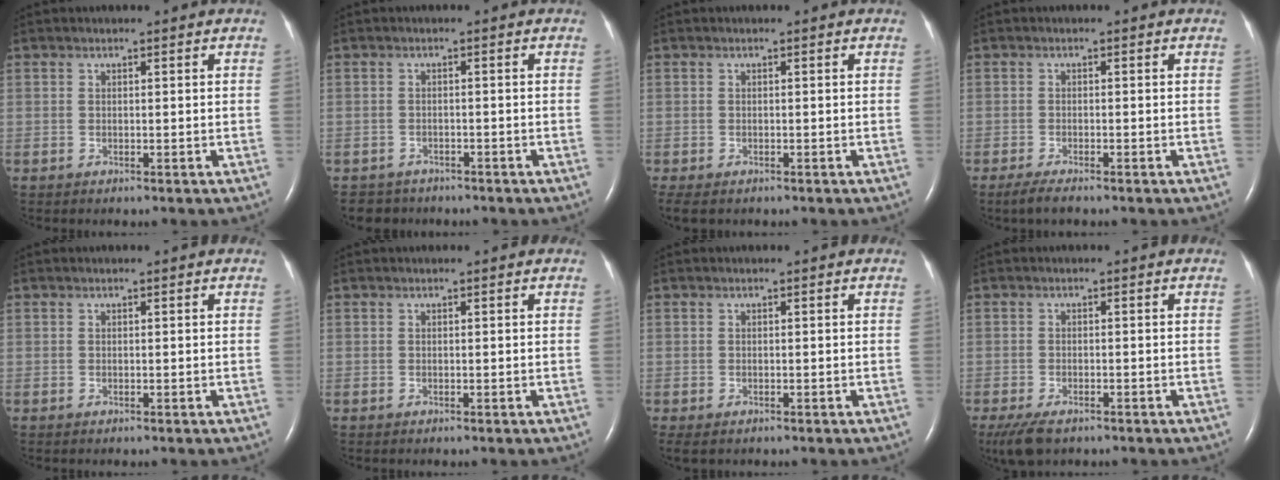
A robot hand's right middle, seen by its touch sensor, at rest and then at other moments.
{"total": 3.2, "force": [-2.7, 1.6, -0.5], "torque": [0.000, 0.000, -0.045]}
{"total": 3.4, "force": [-2.5, 1.6, 1.7], "torque": [-0.030, -0.009, -0.037]}
{"total": 2.6, "force": [-2.0, 0.3, 1.6], "torque": [-0.042, -0.009, -0.038]}
{"total": 0.0}
{"total": 0.0}
{"total": 1.5, "force": [-1.0, 0.8, 0.9], "torque": [-0.016, -0.003, -0.010]}
{"total": 5.1, "force": [-3.6, 2.1, 3.0], "torque": [-0.061, -0.011, -0.060]}